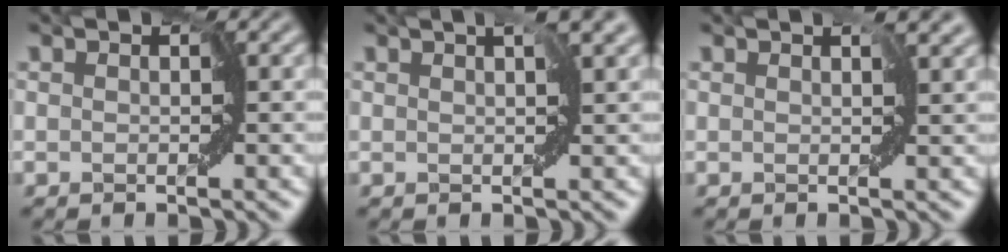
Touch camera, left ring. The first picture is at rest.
{"total": 2.3, "force": [1.2, 0.3, 2.0], "torque": [-0.034, 0.007, 0.021]}
{"total": 2.2, "force": [1.1, 0.9, 1.6], "torque": [-0.020, 0.004, 0.015]}